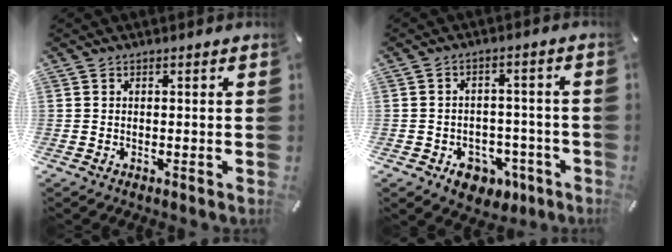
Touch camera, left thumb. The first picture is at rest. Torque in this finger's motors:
{"motor_torque": [0.28, 0.94, 0.14, -0.04, 0.03]}